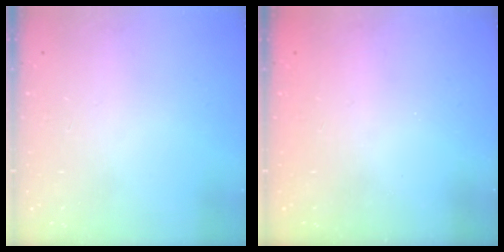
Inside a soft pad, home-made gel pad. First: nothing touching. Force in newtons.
{"total": 2.3, "press": 2.2, "slide": 0.8}